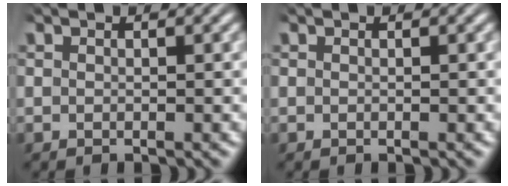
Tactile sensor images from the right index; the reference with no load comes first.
{"total": 0.0}